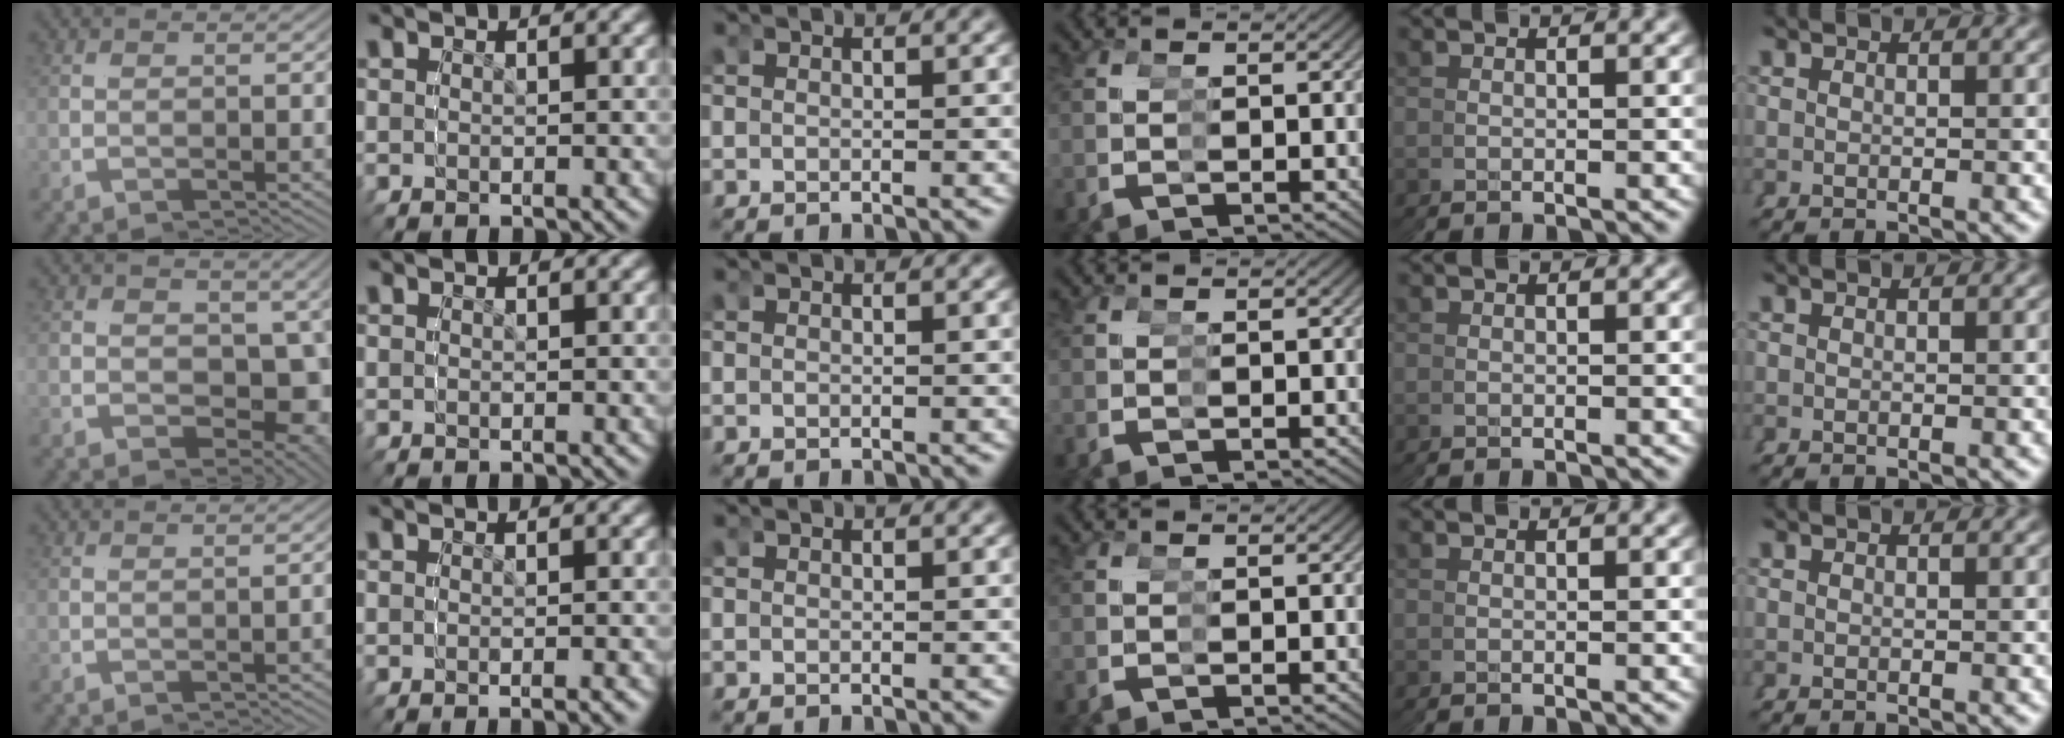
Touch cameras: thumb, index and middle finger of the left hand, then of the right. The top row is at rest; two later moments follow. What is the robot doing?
{"motion": "grasp_and_lifting", "object": "cup"}